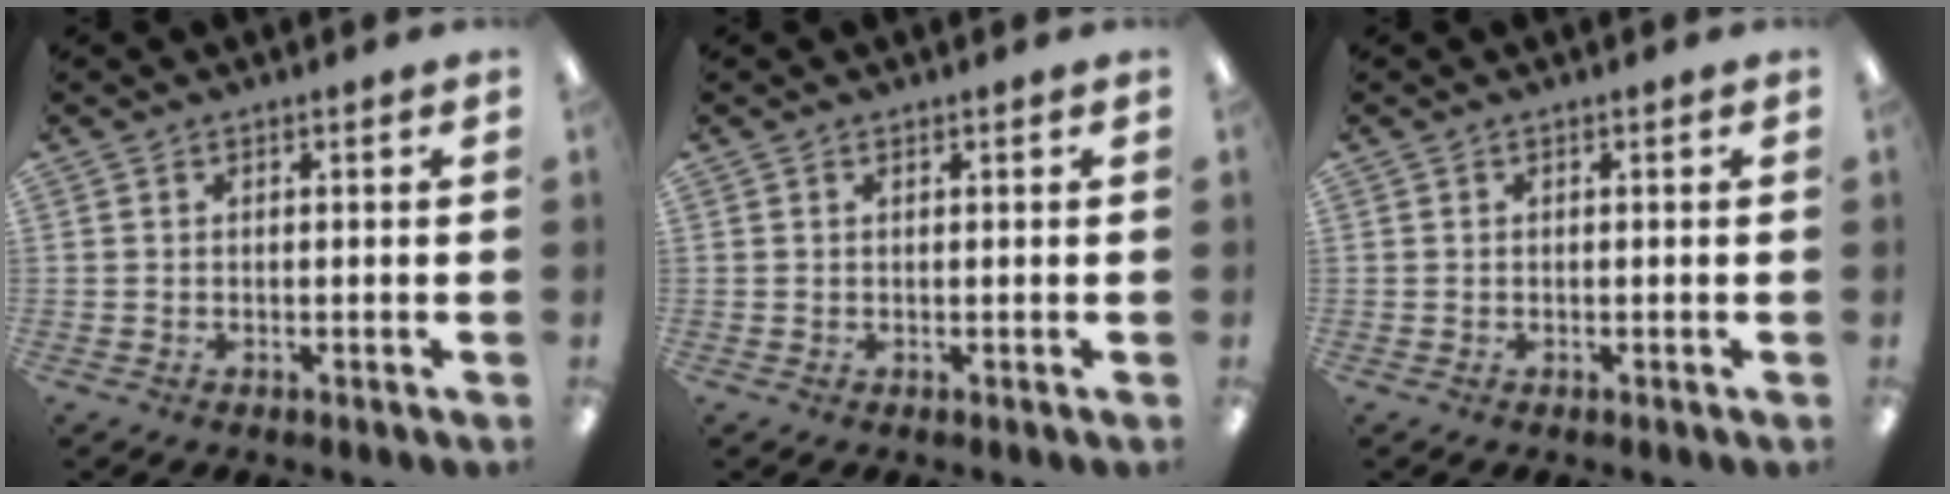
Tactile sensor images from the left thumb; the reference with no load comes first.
{"total": 0.0}
{"total": 0.0}